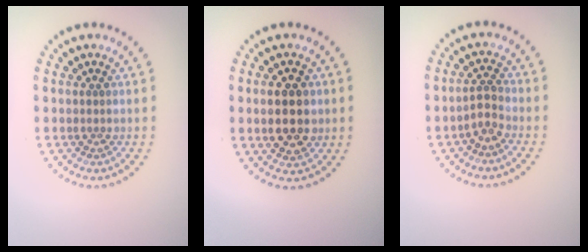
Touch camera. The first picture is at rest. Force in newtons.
{"total": 4.1, "press": 4.1, "slide": 0.3}
{"total": 1.8, "press": 1.5, "slide": 1.0}